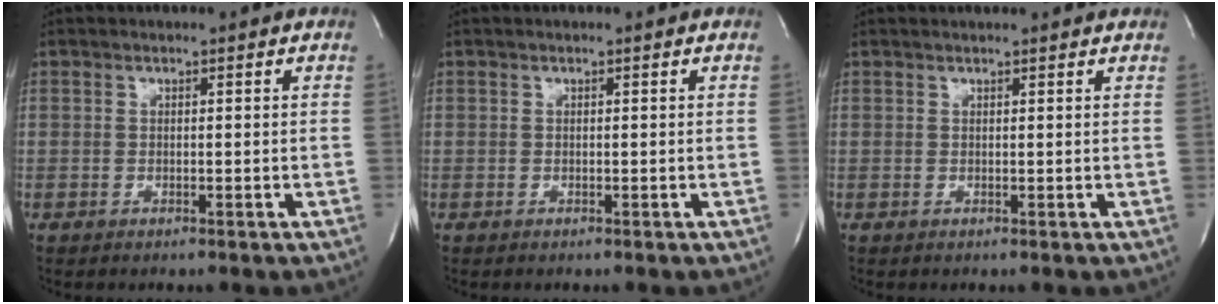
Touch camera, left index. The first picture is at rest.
{"total": 0.0}
{"total": 3.7, "force": [3.5, 0.4, 1.2], "torque": [-0.019, 0.019, 0.038]}